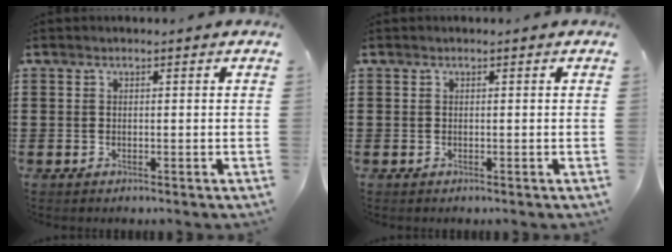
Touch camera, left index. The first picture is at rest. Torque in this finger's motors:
{"motor_torque": [0.00, 0.00, 0.00, 0.00]}